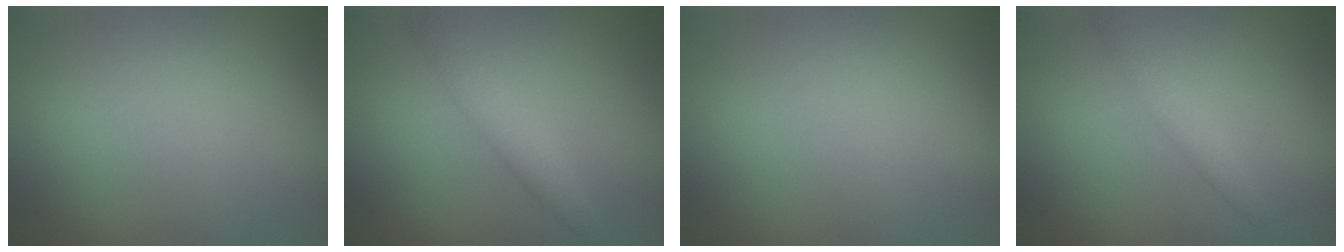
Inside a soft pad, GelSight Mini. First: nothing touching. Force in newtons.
{"total": 2.9, "press": 2.9, "slide": 0.1}
{"total": 0.0}
{"total": 1.9, "press": 1.9, "slide": 0.0}